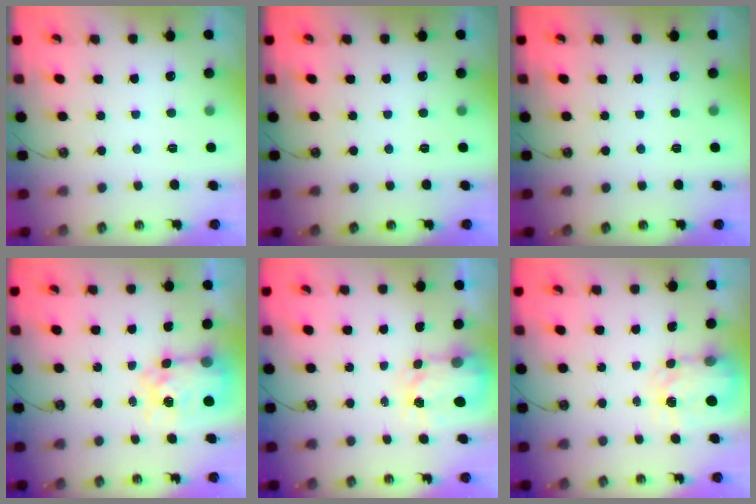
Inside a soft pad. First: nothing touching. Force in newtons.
{"total": 0.0}
{"total": 0.0}
{"total": 9.7, "press": 9.7, "slide": 0.9}
{"total": 3.9, "press": 3.8, "slide": 0.6}
{"total": 4.3, "press": 4.2, "slide": 0.4}